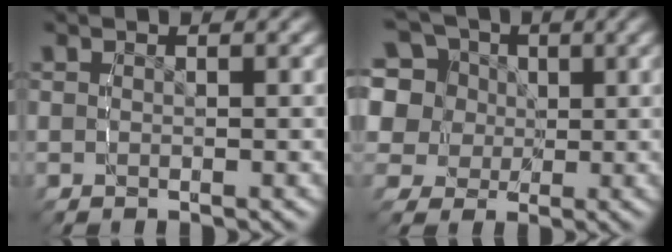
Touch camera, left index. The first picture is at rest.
{"total": 12.0, "force": [2.9, 10.5, 5.1], "torque": [-0.124, -0.022, 0.045]}